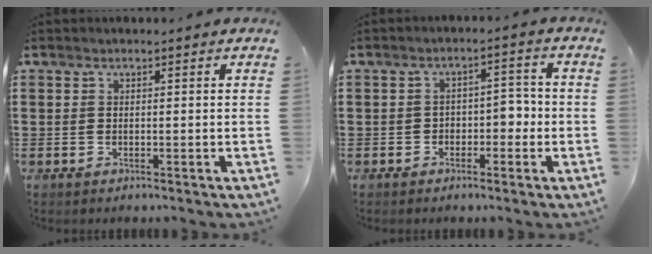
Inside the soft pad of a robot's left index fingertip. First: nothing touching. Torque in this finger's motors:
{"motor_torque": [0.11, 0.09, 0.25, 0.04]}